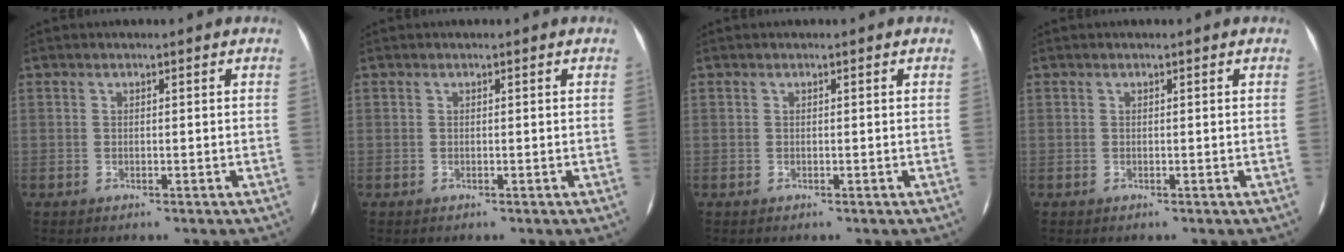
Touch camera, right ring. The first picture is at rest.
{"total": 0.0}
{"total": 0.0}
{"total": 0.0}